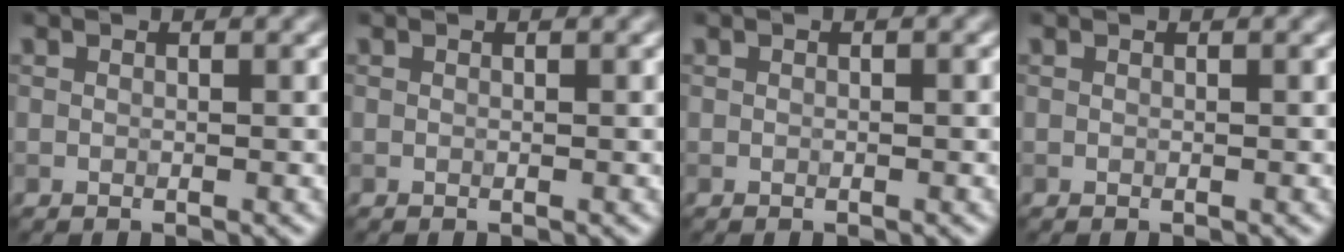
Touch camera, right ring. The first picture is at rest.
{"total": 0.0}
{"total": 0.0}
{"total": 0.0}